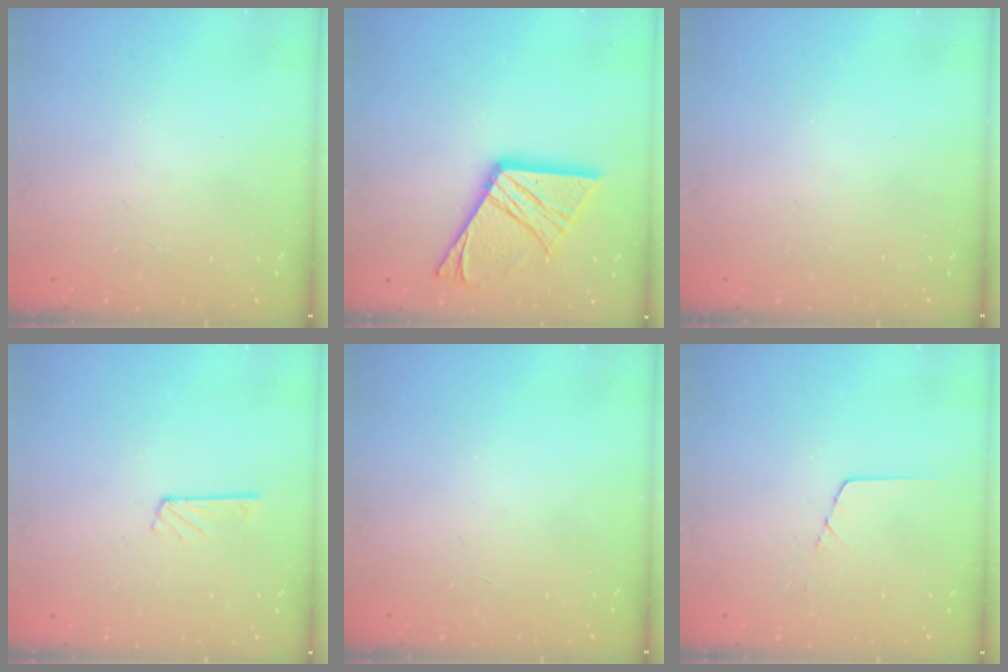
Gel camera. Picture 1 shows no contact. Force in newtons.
{"total": 17.2, "press": 17.1, "slide": 1.7}
{"total": 0.0}
{"total": 4.6, "press": 4.5, "slide": 0.4}
{"total": 0.0}
{"total": 1.3, "press": 1.3, "slide": 0.2}